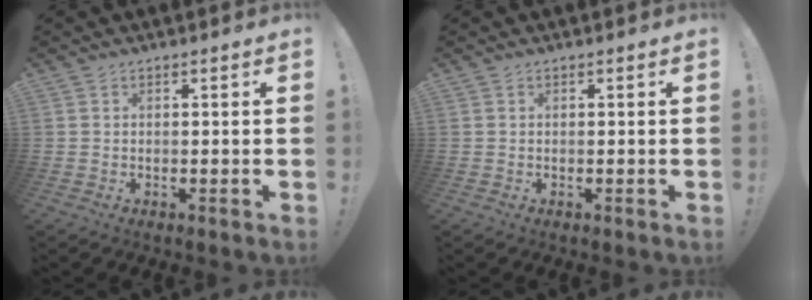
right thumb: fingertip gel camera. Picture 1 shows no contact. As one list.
[{"total": 0.0}]